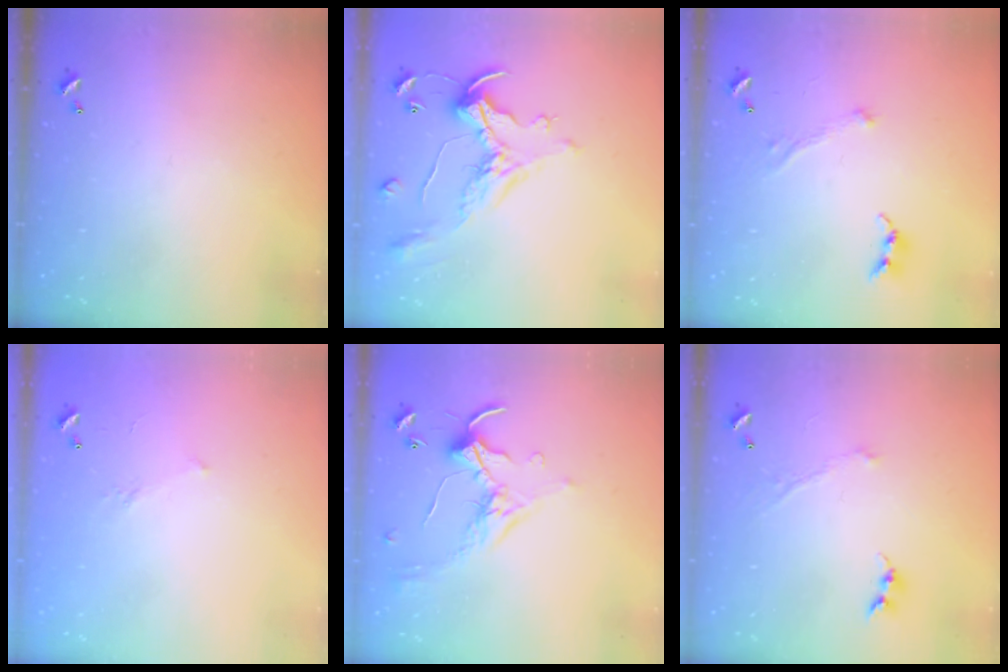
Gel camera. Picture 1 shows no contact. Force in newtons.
{"total": 1.8, "press": 1.5, "slide": 1.1}
{"total": 0.8, "press": 0.7, "slide": 0.4}
{"total": 5.5, "press": 5.5, "slide": 0.9}
{"total": 0.7, "press": 0.6, "slide": 0.4}
{"total": 1.0, "press": 0.9, "slide": 0.4}